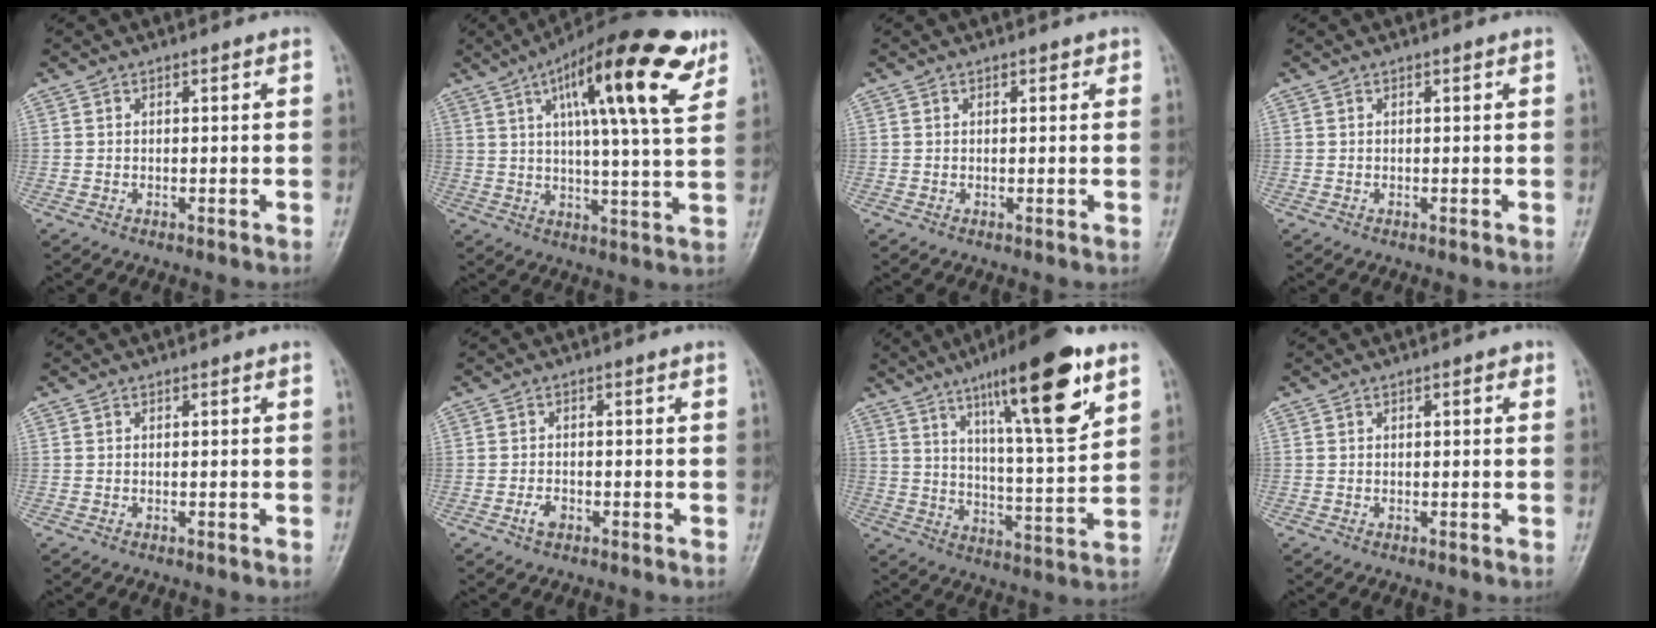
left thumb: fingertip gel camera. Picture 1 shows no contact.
{"total": 20.3, "force": [9.6, 4.8, 17.2], "torque": [-0.242, -0.016, 0.139]}
{"total": 1.1, "force": [0.6, 0.7, 0.7], "torque": [-0.001, -0.001, 0.005]}
{"total": 0.0}
{"total": 0.0}
{"total": 2.1, "force": [-1.1, 1.2, 1.3], "torque": [-0.026, 0.006, -0.022]}
{"total": 19.8, "force": [10.9, 3.8, 16.1], "torque": [-0.230, -0.047, 0.175]}
{"total": 1.4, "force": [0.5, 0.6, 1.2], "torque": [-0.013, 0.002, 0.004]}